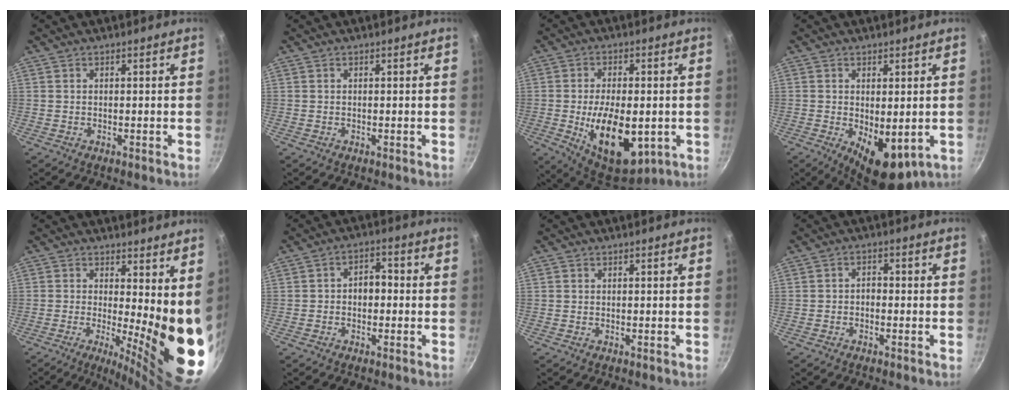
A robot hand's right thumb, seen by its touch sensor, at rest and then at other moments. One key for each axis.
{"total": 0.0}
{"total": 16.6, "fx": -3.0, "fy": 8.8, "fz": 13.7, "tx": -0.194, "ty": -0.006, "tz": -0.033}
{"total": 8.9, "fx": -1.2, "fy": 4.5, "fz": 7.6, "tx": -0.089, "ty": -0.015, "tz": -0.003}
{"total": 14.7, "fx": 0.3, "fy": 4.7, "fz": 13.9, "tx": -0.159, "ty": -0.036, "tz": 0.011}
{"total": 4.6, "fx": -0.6, "fy": 3.4, "fz": 3.0, "tx": -0.018, "ty": 0.017, "tz": -0.016}
{"total": 0.0}
{"total": 1.9, "fx": -0.9, "fy": 1.4, "fz": 1.0, "tx": -0.012, "ty": 0.014, "tz": -0.019}